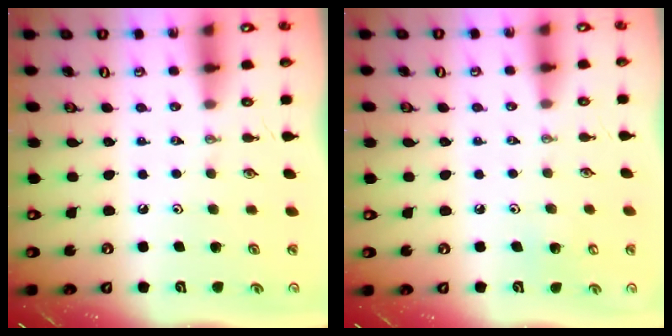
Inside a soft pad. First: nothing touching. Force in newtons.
{"total": 5.0, "press": 4.9, "slide": 0.4}